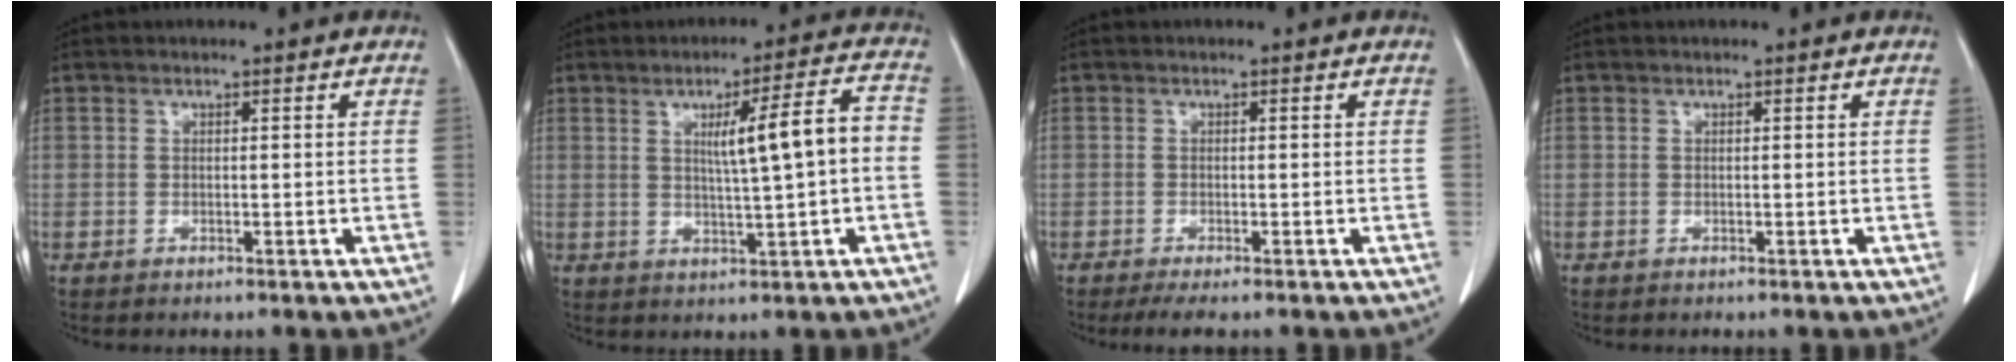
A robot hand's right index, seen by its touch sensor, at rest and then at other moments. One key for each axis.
{"total": 8.8, "fx": 0.5, "fy": 0.2, "fz": 8.7, "tx": -0.131, "ty": 0.013, "tz": 0.008}
{"total": 2.7, "fx": -2.1, "fy": 0.1, "fz": 1.7, "tx": -0.028, "ty": -0.008, "tz": -0.037}
{"total": 0.0}